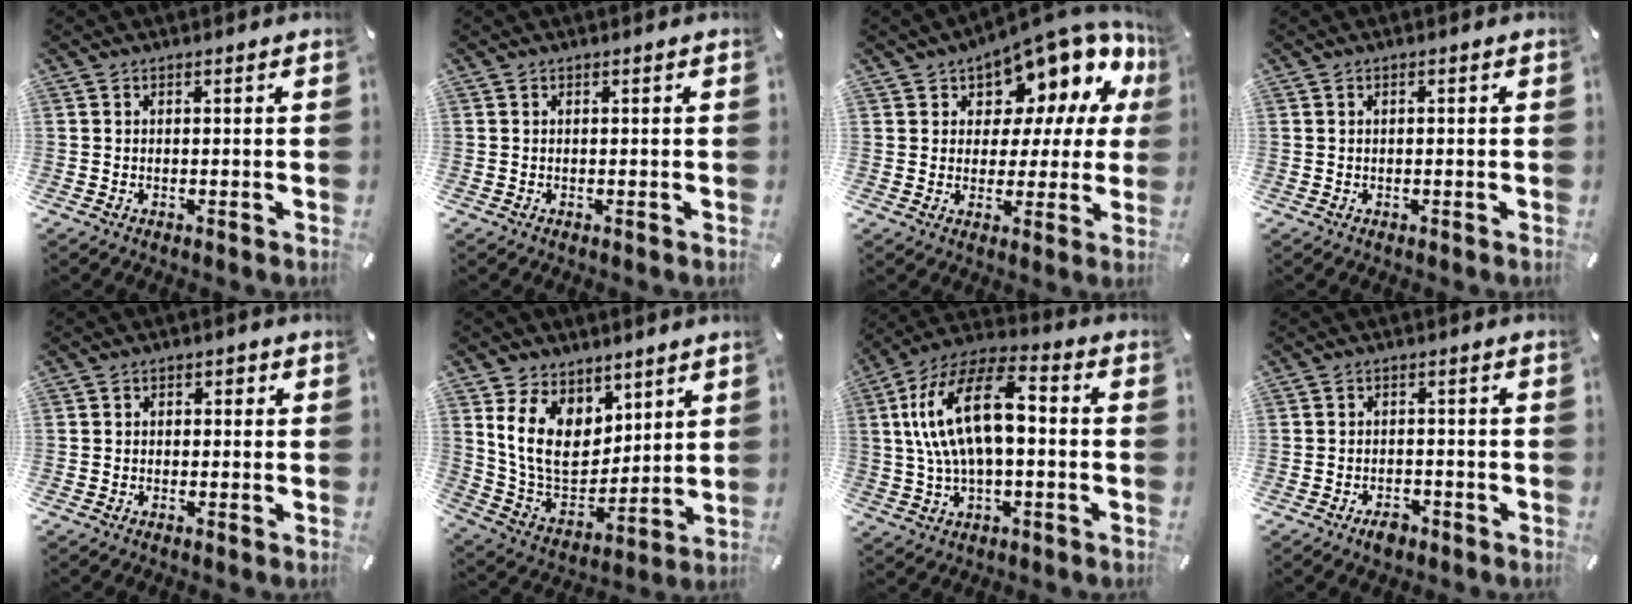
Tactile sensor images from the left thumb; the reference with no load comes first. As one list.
[{"total": 0.0}, {"total": 11.5, "force": [9.0, 5.4, 4.6], "torque": [-0.064, -0.095, 0.152]}, {"total": 0.8, "force": [-0.2, 0.2, 0.7], "torque": [-0.014, 0.000, -0.003]}, {"total": 1.9, "force": [-1.1, 1.4, 0.6], "torque": [-0.010, 0.011, -0.025]}, {"total": 13.9, "force": [5.8, 10.5, 6.9], "torque": [-0.146, -0.034, 0.115]}, {"total": 17.2, "force": [2.0, 8.7, 14.7], "torque": [-0.304, 0.010, 0.031]}, {"total": 3.5, "force": [-2.5, 1.9, 1.5], "torque": [-0.022, 0.014, -0.046]}]